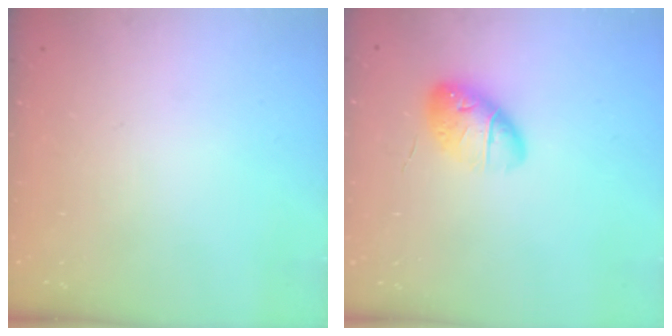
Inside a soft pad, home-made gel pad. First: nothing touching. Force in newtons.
{"total": 11.3, "press": 11.0, "slide": 2.7}